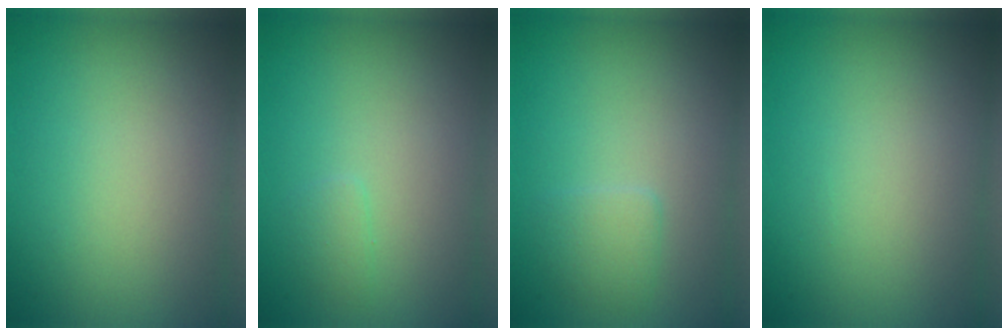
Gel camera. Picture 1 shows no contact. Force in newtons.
{"total": 0.8, "press": 0.8, "slide": 0.0}
{"total": 1.4, "press": 1.4, "slide": 0.1}
{"total": 0.0}